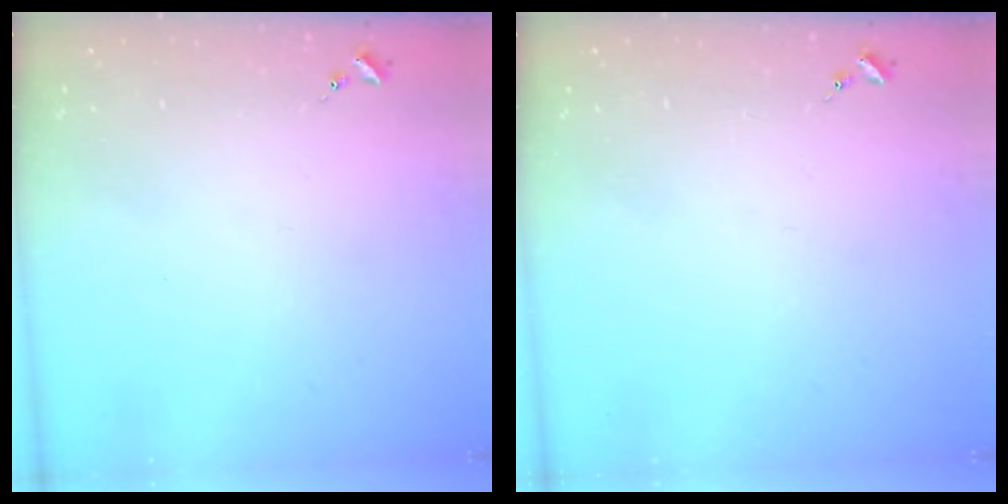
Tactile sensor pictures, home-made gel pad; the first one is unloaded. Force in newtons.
{"total": 0.0}